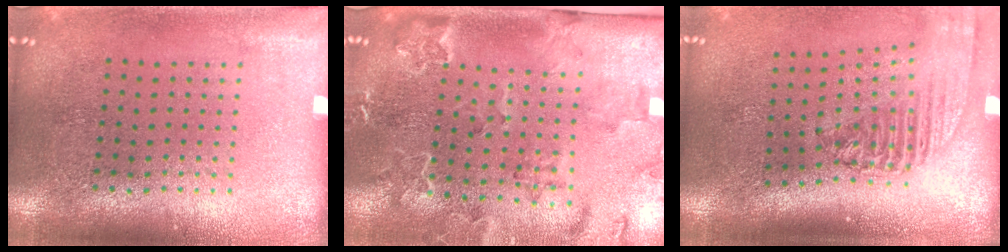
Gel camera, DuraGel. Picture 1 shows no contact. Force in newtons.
{"total": 2.3, "press": 2.3, "slide": 0.1}
{"total": 2.1, "press": 1.7, "slide": 1.3}